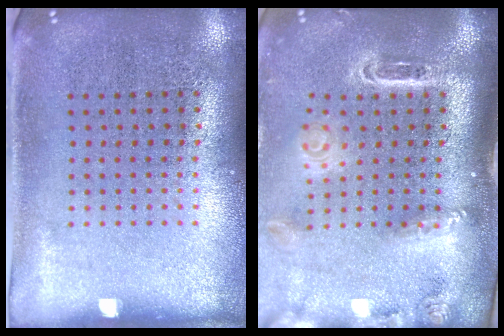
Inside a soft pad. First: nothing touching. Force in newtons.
{"total": 2.8, "press": 2.0, "slide": 1.9}